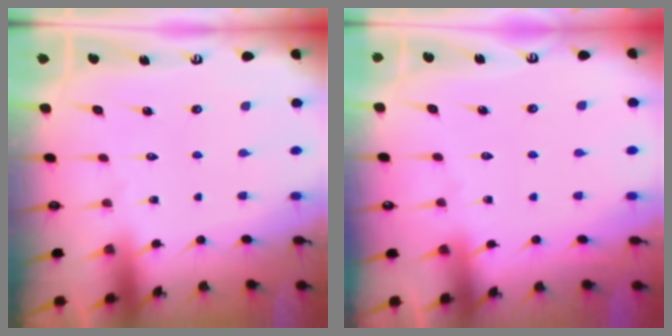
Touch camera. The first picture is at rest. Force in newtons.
{"total": 3.4, "press": 3.4, "slide": 0.5}